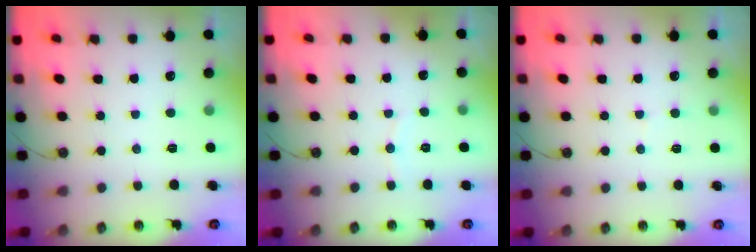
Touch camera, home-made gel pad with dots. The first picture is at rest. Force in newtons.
{"total": 2.6, "press": 2.6, "slide": 0.3}
{"total": 4.8, "press": 4.8, "slide": 0.4}